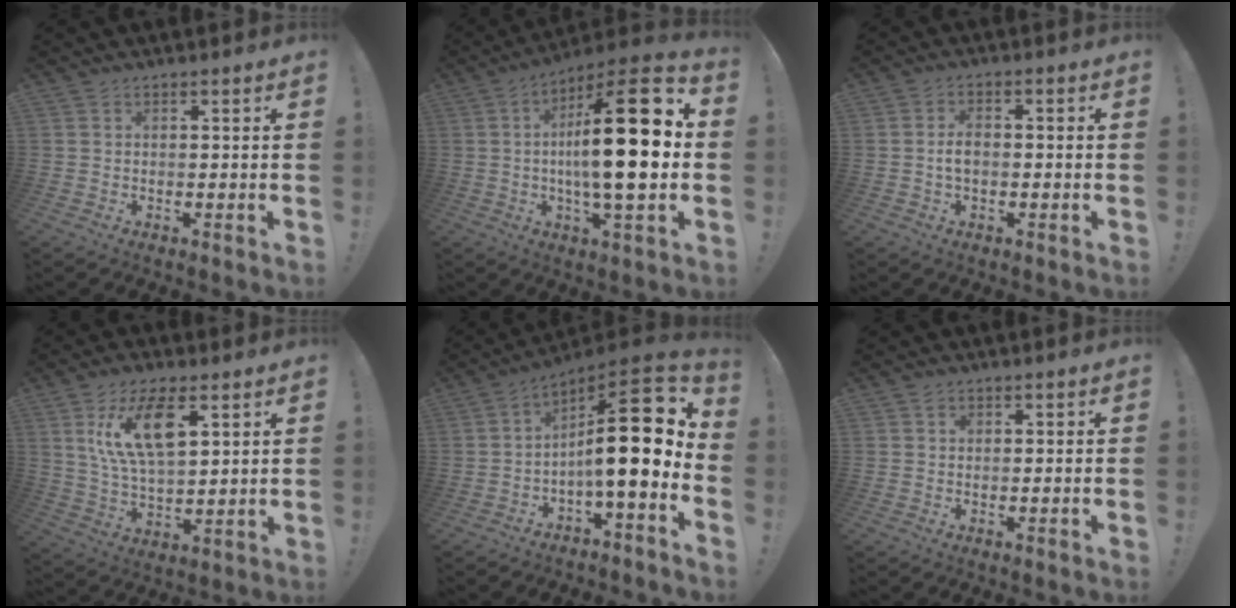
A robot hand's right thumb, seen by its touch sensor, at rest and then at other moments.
{"total": 23.8, "force": [0.6, 5.6, 23.1], "torque": [-0.380, -0.009, -0.007]}
{"total": 3.5, "force": [-0.3, 1.9, 2.9], "torque": [-0.044, 0.006, -0.007]}
{"total": 15.2, "force": [6.7, 7.4, 11.5], "torque": [-0.212, -0.015, 0.117]}
{"total": 18.6, "force": [2.1, 4.6, 17.9], "torque": [-0.276, -0.012, 0.030]}
{"total": 0.7, "force": [0.3, 0.6, 0.2], "torque": [-0.002, 0.001, 0.004]}